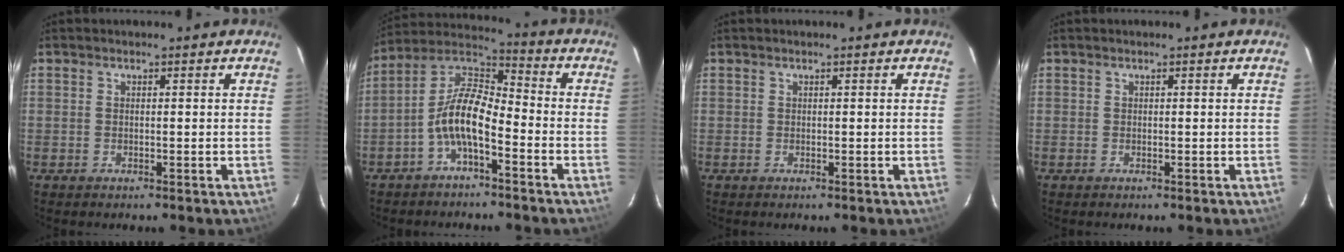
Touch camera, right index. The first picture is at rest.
{"total": 9.5, "force": [-4.4, 3.4, 7.7], "torque": [-0.166, 0.017, -0.088]}
{"total": 0.0}
{"total": 0.0}